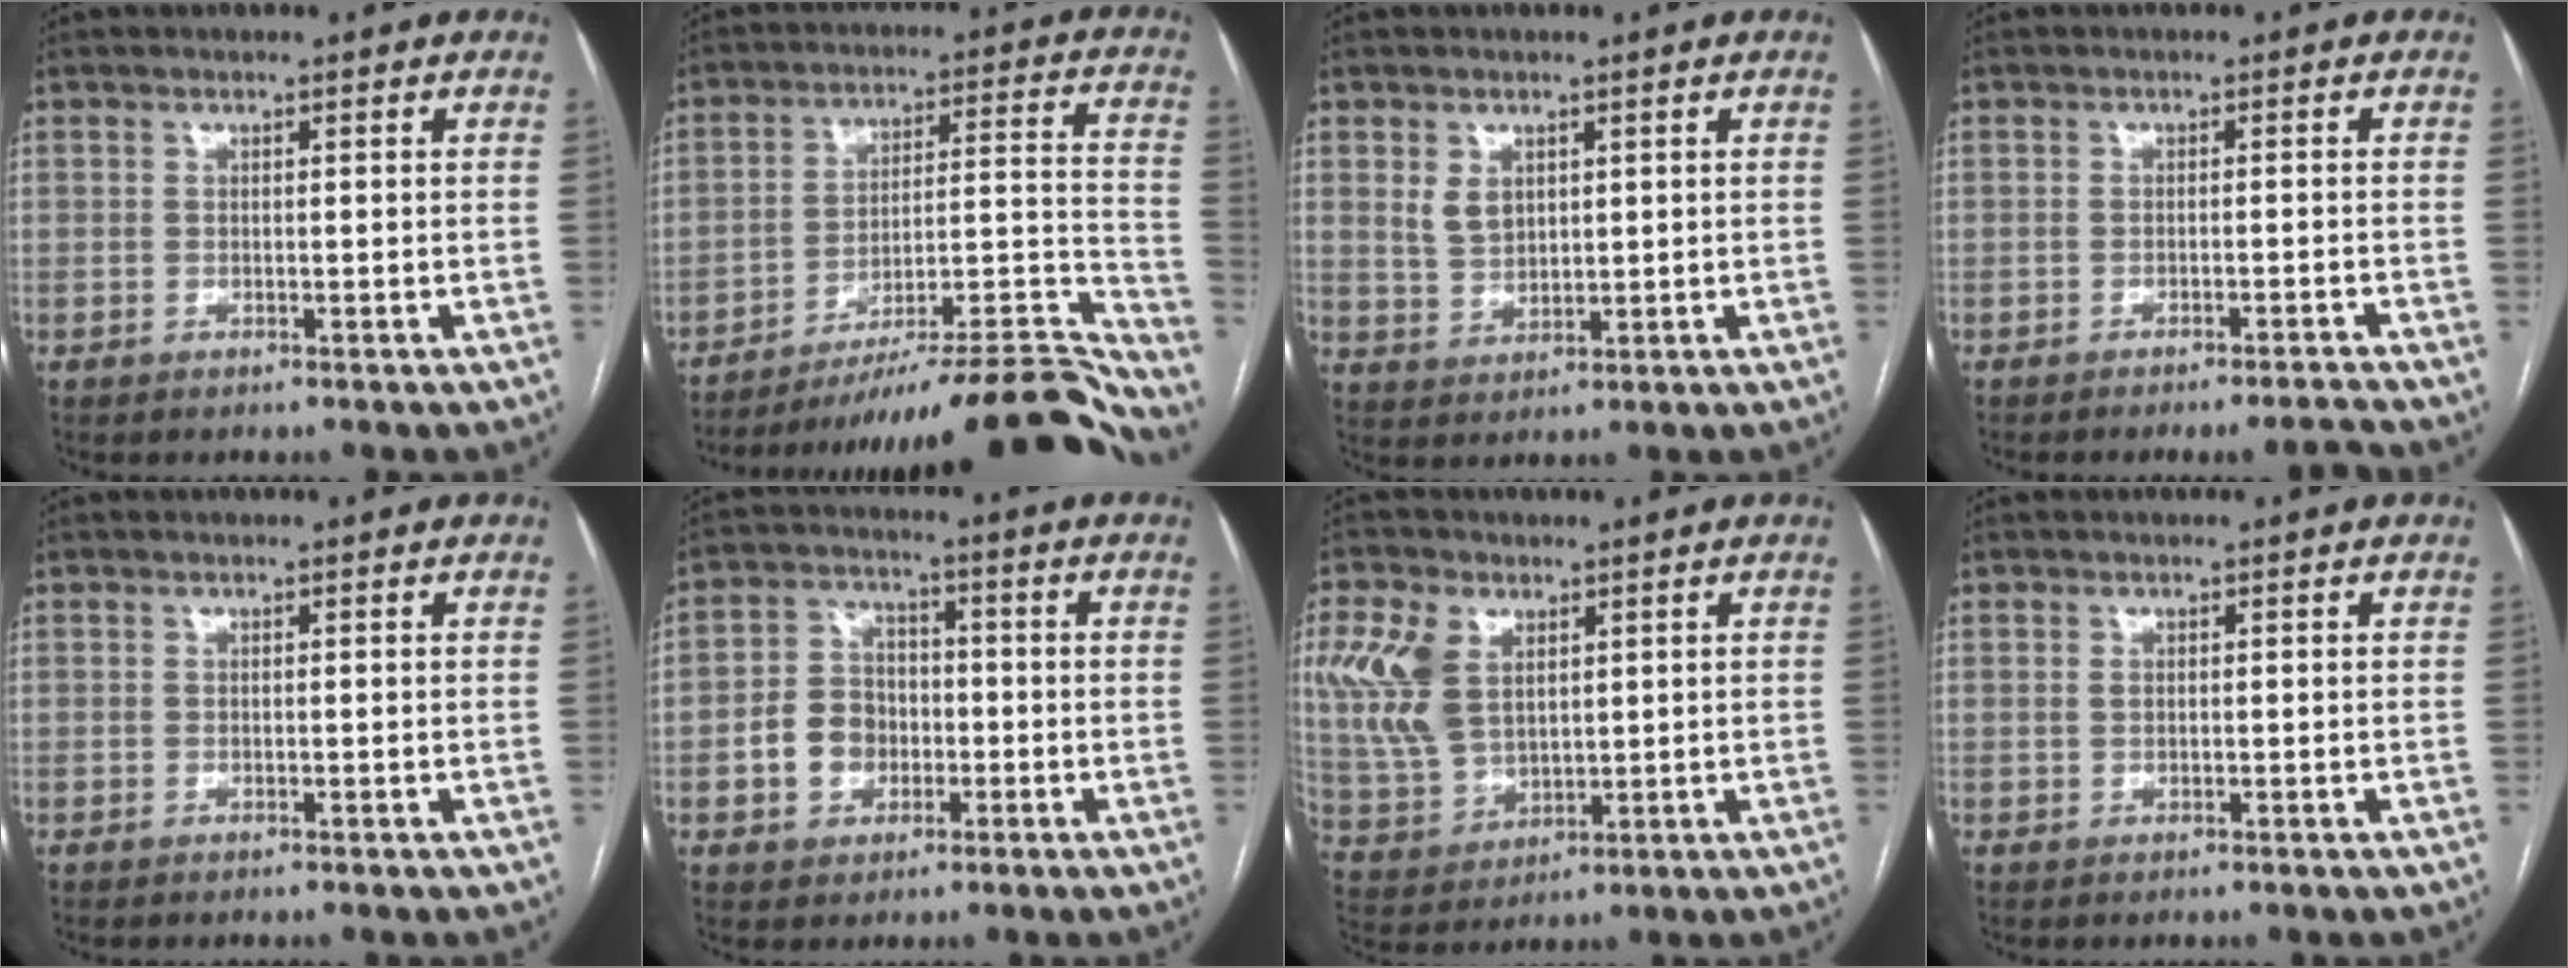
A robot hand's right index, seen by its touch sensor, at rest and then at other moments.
{"total": 28.1, "force": [-25.8, 0.8, 11.1], "torque": [-0.073, 0.007, -0.358]}
{"total": 4.0, "force": [1.6, 2.8, 2.3], "torque": [-0.049, 0.006, 0.040]}
{"total": 3.0, "force": [-2.8, -0.9, 0.6], "torque": [-0.007, -0.007, -0.039]}
{"total": 0.0}
{"total": 7.1, "force": [-1.7, 5.8, 3.7], "torque": [-0.082, 0.023, -0.026]}
{"total": 10.5, "force": [3.7, 6.8, 7.0], "torque": [-0.173, 0.015, 0.085]}
{"total": 0.6, "force": [0.1, 0.5, 0.4], "torque": [-0.009, 0.004, 0.004]}